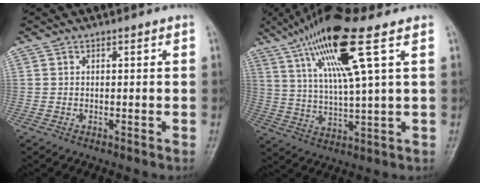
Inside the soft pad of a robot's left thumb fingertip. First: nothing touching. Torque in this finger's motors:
{"motor_torque": [0.97, 0.15, 1.76, -1.01, 0.50]}